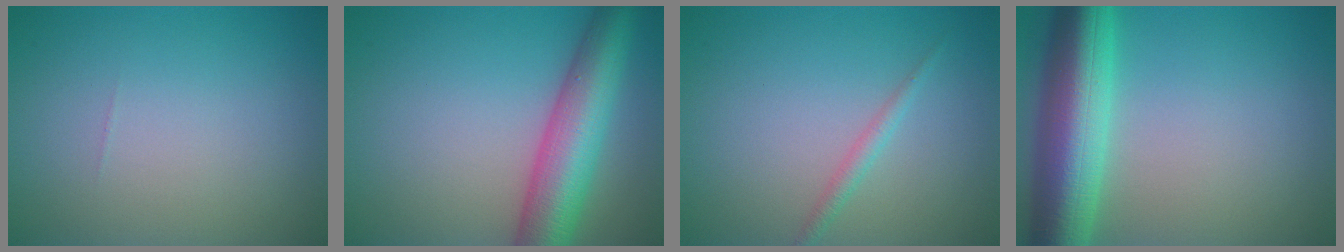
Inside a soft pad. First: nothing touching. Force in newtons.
{"total": 8.2, "press": 8.2, "slide": 0.3}
{"total": 1.3, "press": 1.3, "slide": 0.1}
{"total": 9.5, "press": 9.5, "slide": 0.1}